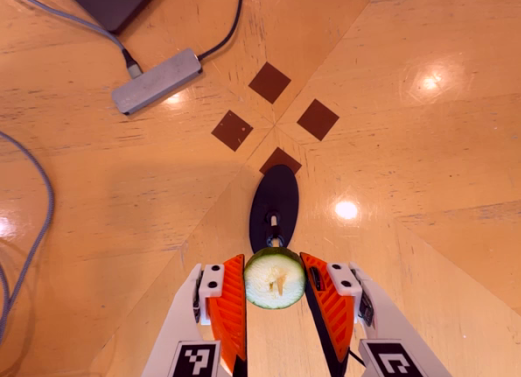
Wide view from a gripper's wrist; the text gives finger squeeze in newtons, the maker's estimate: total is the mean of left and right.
{"total": 8.6, "left": 8.9, "right": 8.4}